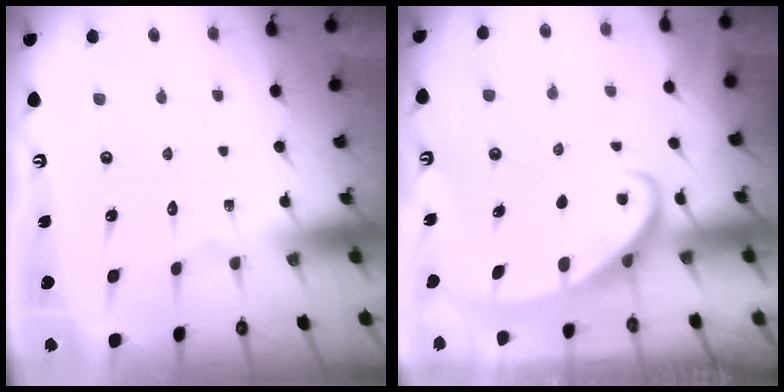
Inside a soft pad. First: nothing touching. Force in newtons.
{"total": 2.7, "press": 2.6, "slide": 0.3}